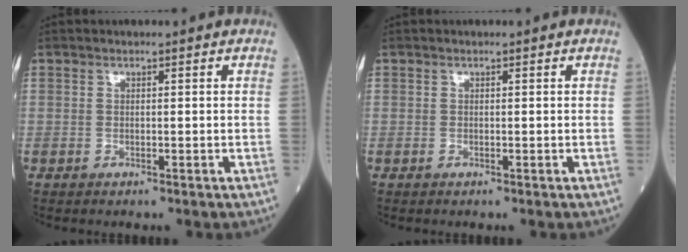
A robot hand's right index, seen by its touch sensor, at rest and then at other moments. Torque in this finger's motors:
{"motor_torque": [0.01, 0.01, 0.00, 0.00]}